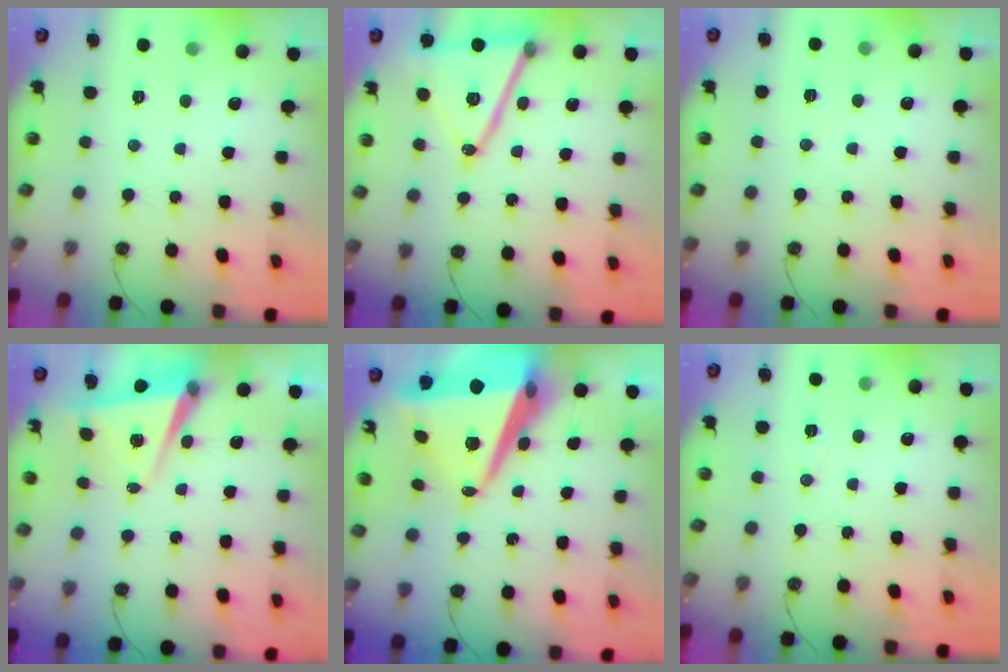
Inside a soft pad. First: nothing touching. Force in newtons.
{"total": 16.1, "press": 15.6, "slide": 3.9}
{"total": 5.0, "press": 2.4, "slide": 4.4}
{"total": 5.4, "press": 5.3, "slide": 1.3}
{"total": 16.3, "press": 16.0, "slide": 2.9}
{"total": 5.3, "press": 3.0, "slide": 4.4}